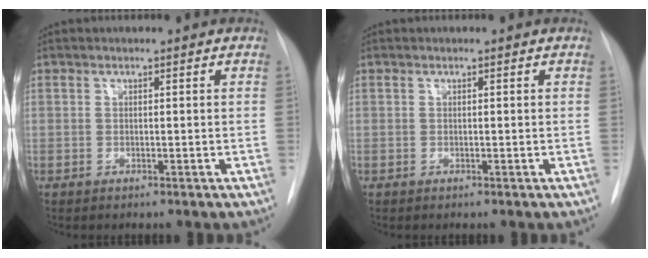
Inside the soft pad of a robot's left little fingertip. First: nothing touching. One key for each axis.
{"total": 0.0}